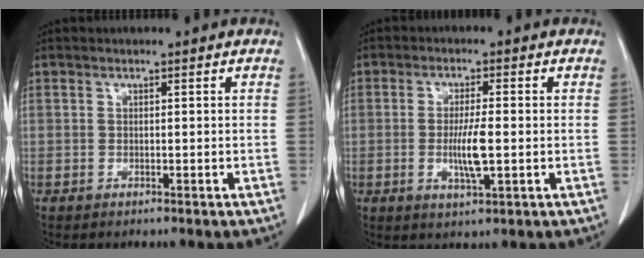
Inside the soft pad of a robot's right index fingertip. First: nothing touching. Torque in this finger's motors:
{"motor_torque": [1.16, 0.04, 0.56, 0.12]}